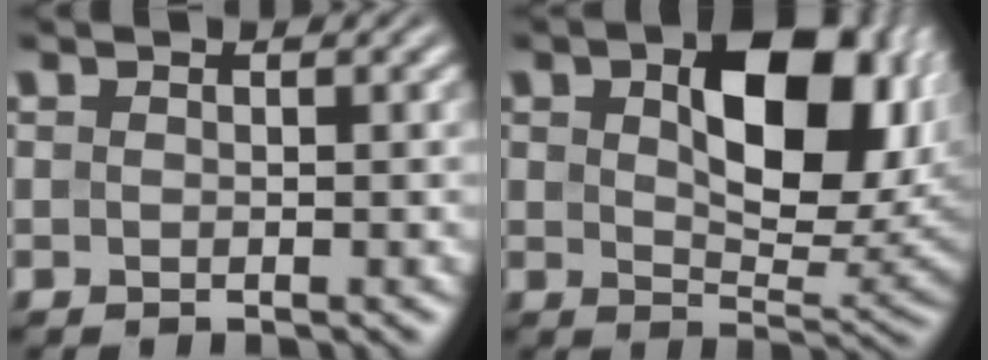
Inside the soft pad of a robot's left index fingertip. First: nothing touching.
{"total": 11.7, "force": [2.8, 6.3, 9.4], "torque": [-0.141, -0.006, 0.057]}